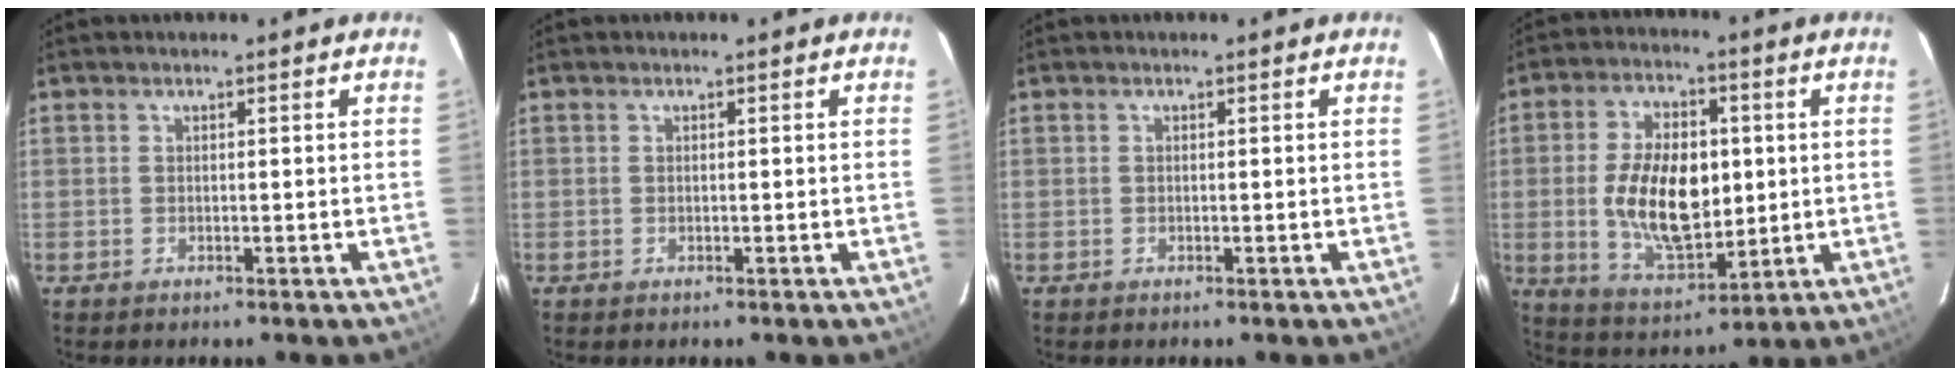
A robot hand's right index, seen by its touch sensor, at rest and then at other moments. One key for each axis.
{"total": 0.0}
{"total": 0.0}
{"total": 15.6, "fx": 0.4, "fy": 8.8, "fz": 12.9, "tx": -0.243, "ty": 0.004, "tz": 0.022}